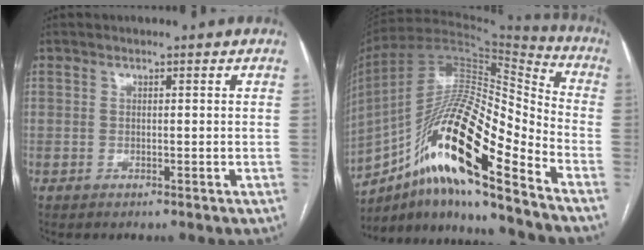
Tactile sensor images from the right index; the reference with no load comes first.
{"total": 22.1, "force": [-11.8, 3.1, 18.5], "torque": [-0.335, -0.002, -0.208]}